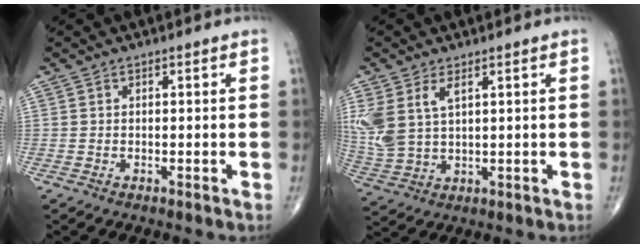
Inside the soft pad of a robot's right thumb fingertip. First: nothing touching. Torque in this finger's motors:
{"motor_torque": [-0.06, 0.07, 0.85, 0.41, 0.11]}